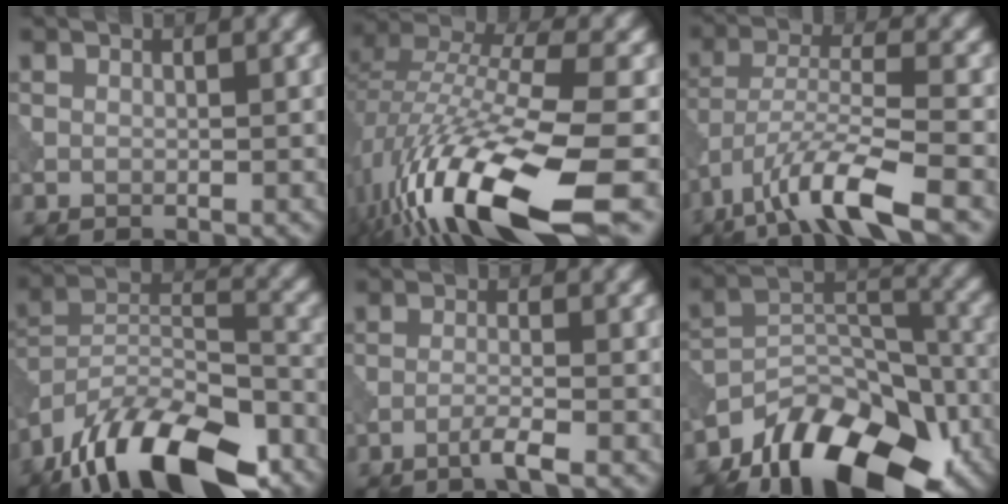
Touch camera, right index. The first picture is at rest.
{"total": 16.7, "force": [-7.8, 4.9, 13.9], "torque": [-0.291, -0.008, -0.137]}
{"total": 8.5, "force": [-5.5, 1.9, 6.1], "torque": [-0.112, -0.001, -0.107]}
{"total": 16.0, "force": [-11.8, 5.7, 9.2], "torque": [-0.186, 0.005, -0.193]}
{"total": 2.0, "force": [-1.3, 0.1, 1.5], "torque": [-0.025, 0.007, -0.035]}
{"total": 15.0, "force": [-10.3, 7.1, 8.2], "torque": [-0.144, 0.005, -0.170]}